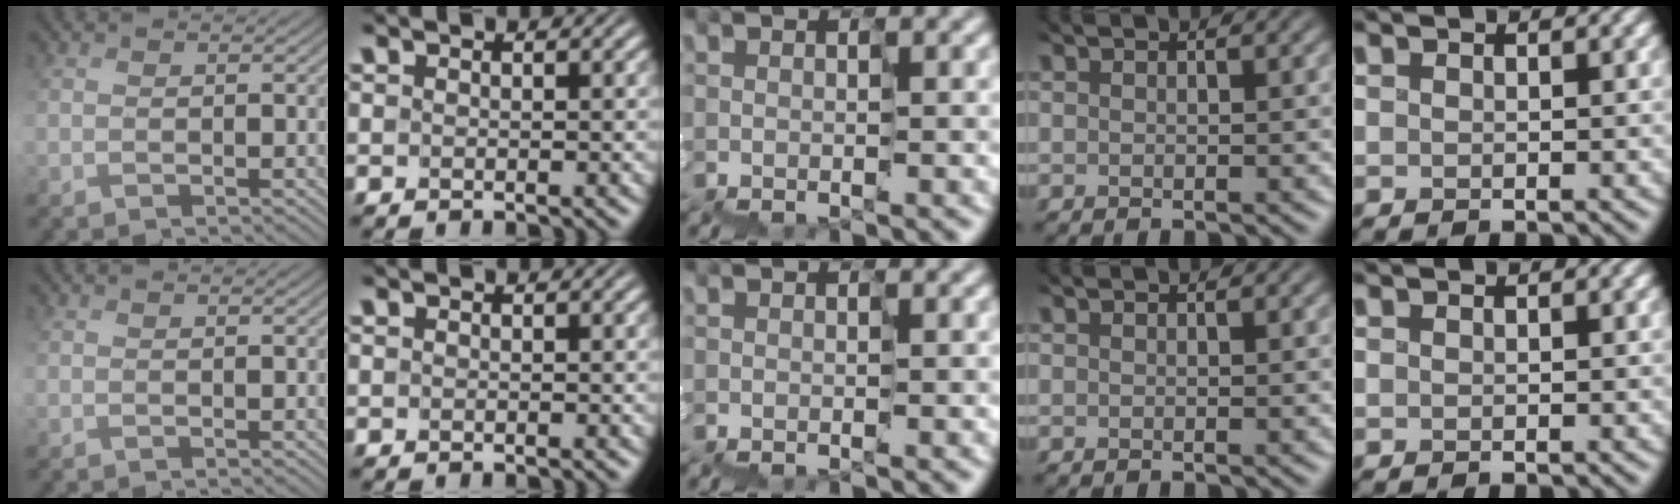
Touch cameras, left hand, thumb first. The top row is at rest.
{}